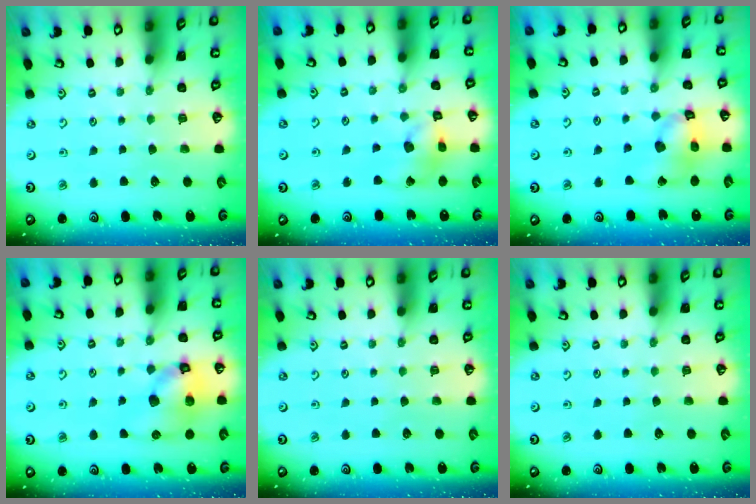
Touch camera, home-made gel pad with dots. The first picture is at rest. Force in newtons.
{"total": 10.6, "press": 10.5, "slide": 1.5}
{"total": 13.6, "press": 13.4, "slide": 1.9}
{"total": 11.9, "press": 11.7, "slide": 1.9}
{"total": 0.0}
{"total": 0.0}